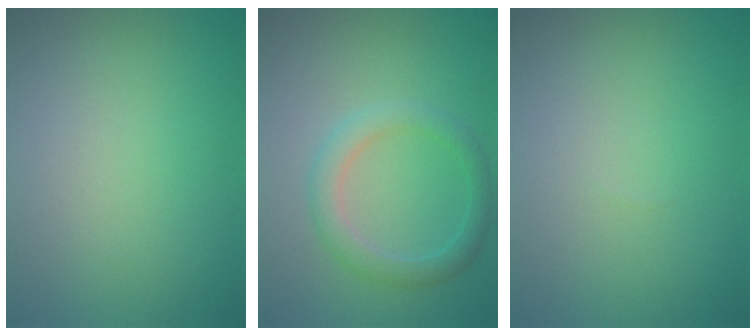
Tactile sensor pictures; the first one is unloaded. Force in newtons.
{"total": 2.9, "press": 2.9, "slide": 0.1}
{"total": 0.0}